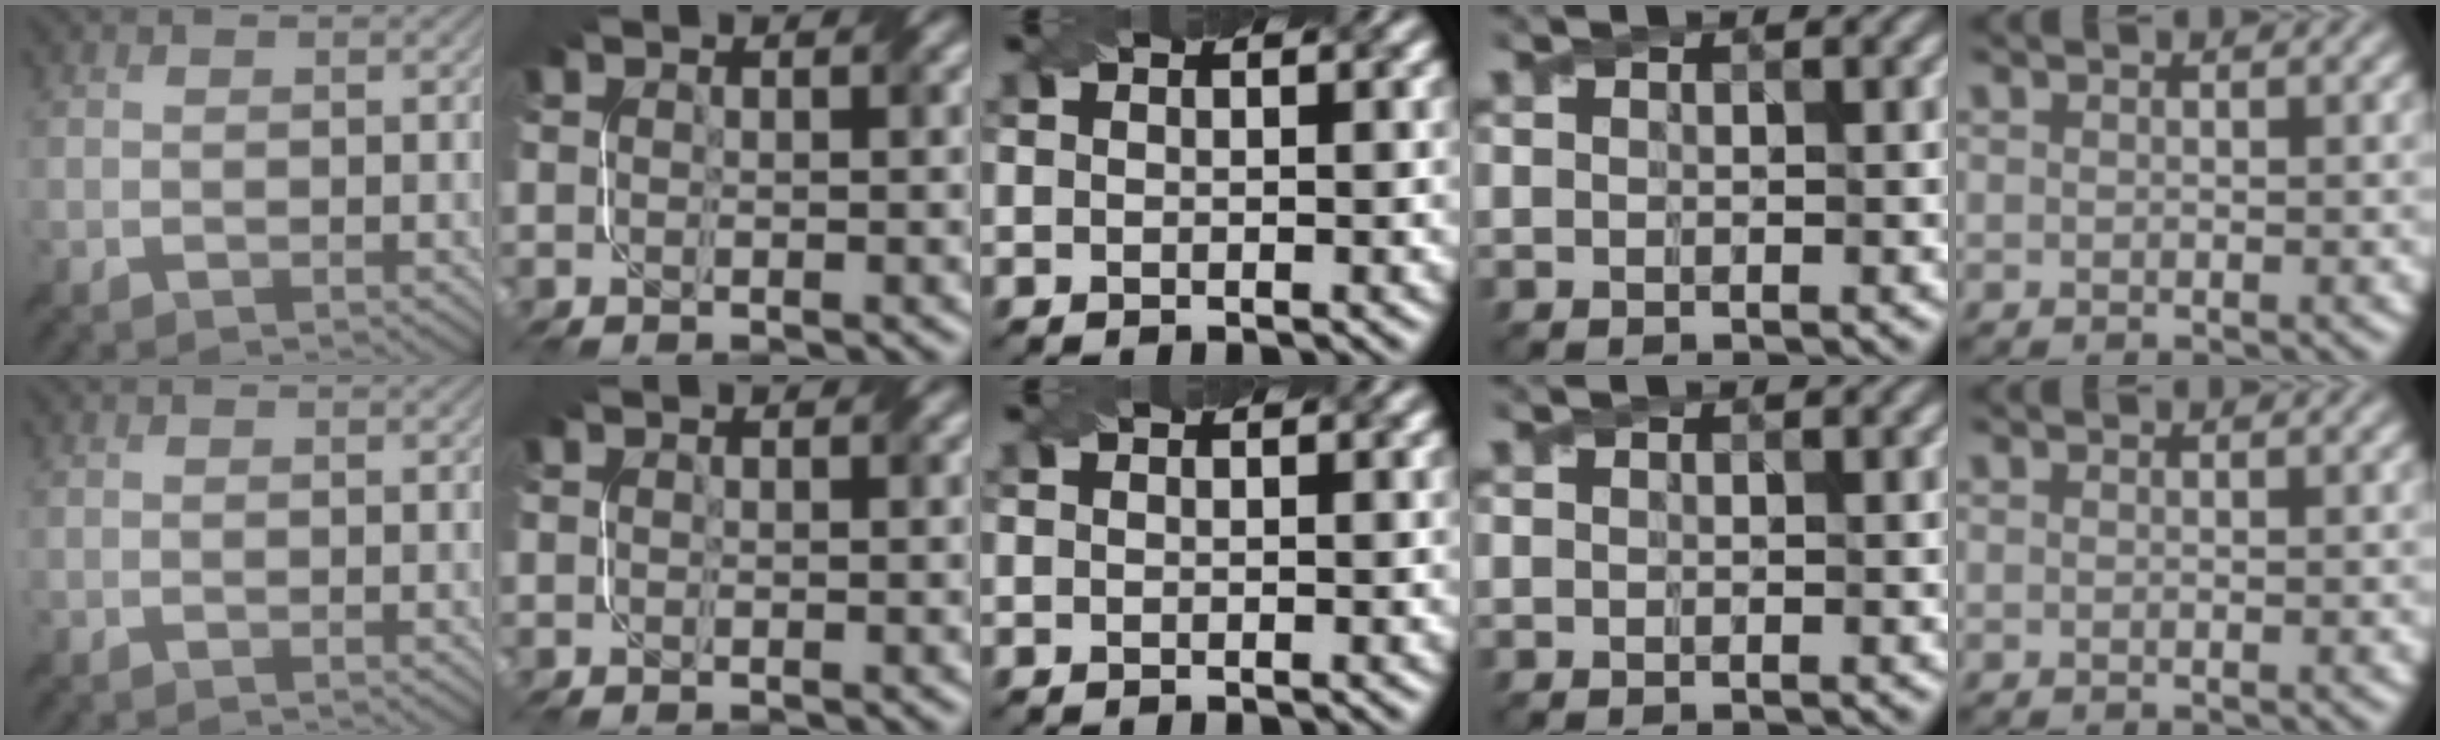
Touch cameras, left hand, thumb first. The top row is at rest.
{}